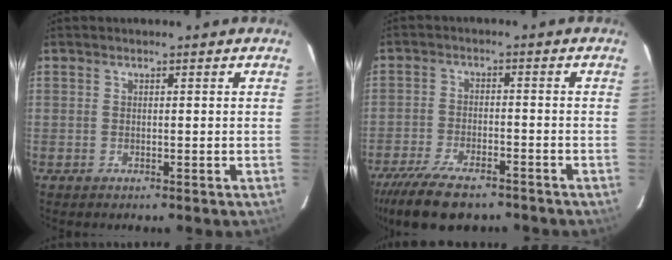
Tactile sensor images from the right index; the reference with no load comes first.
{"total": 13.6, "force": [-10.5, 4.7, 7.1], "torque": [-0.164, -0.030, -0.178]}